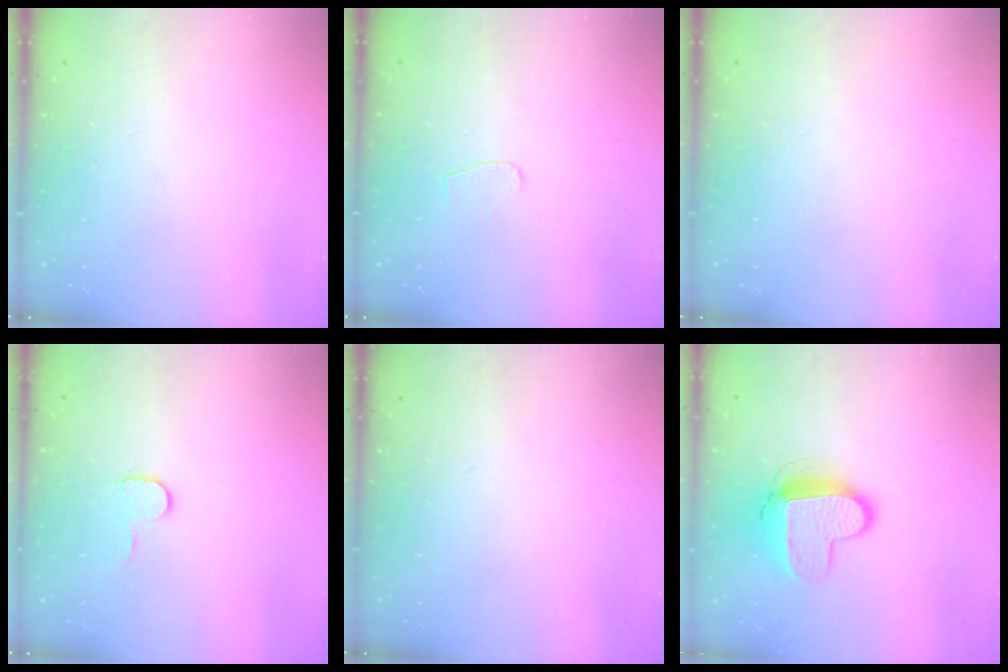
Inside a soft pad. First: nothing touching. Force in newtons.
{"total": 3.9, "press": 3.9, "slide": 0.4}
{"total": 0.0}
{"total": 5.8, "press": 5.8, "slide": 0.5}
{"total": 0.0}
{"total": 11.1, "press": 11.0, "slide": 1.3}